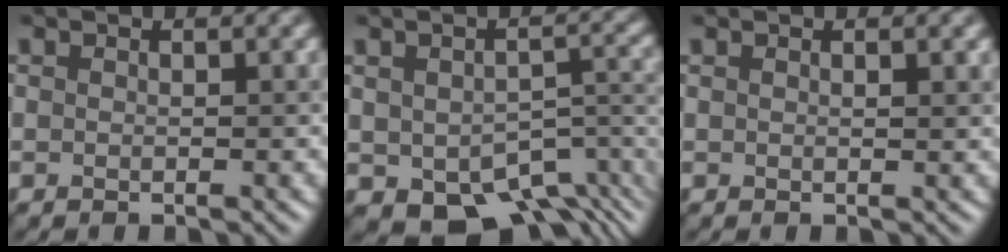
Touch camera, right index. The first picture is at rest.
{"total": 9.1, "force": [-4.5, 5.3, 5.9], "torque": [-0.090, -0.030, -0.055]}
{"total": 0.7, "force": [0.4, 0.1, 0.6], "torque": [-0.006, 0.003, 0.005]}